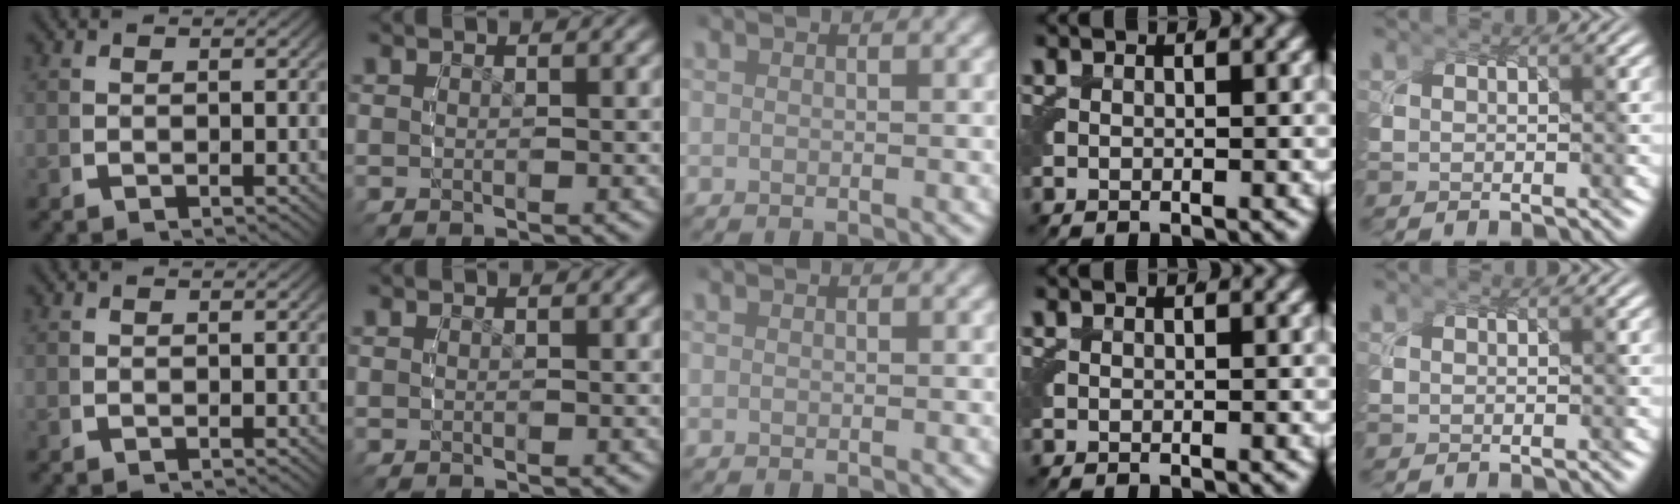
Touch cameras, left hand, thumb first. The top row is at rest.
{}